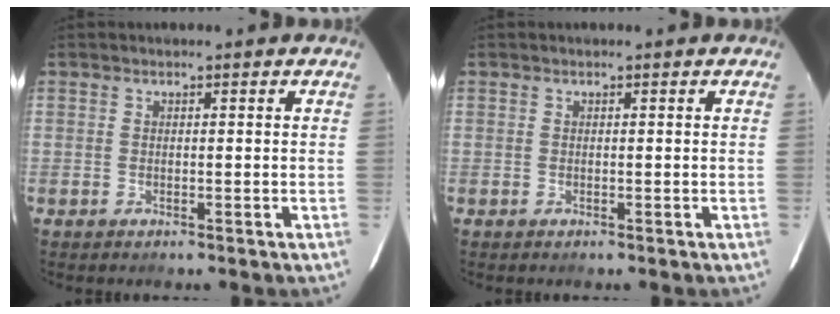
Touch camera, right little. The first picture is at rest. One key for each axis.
{"total": 0.0}